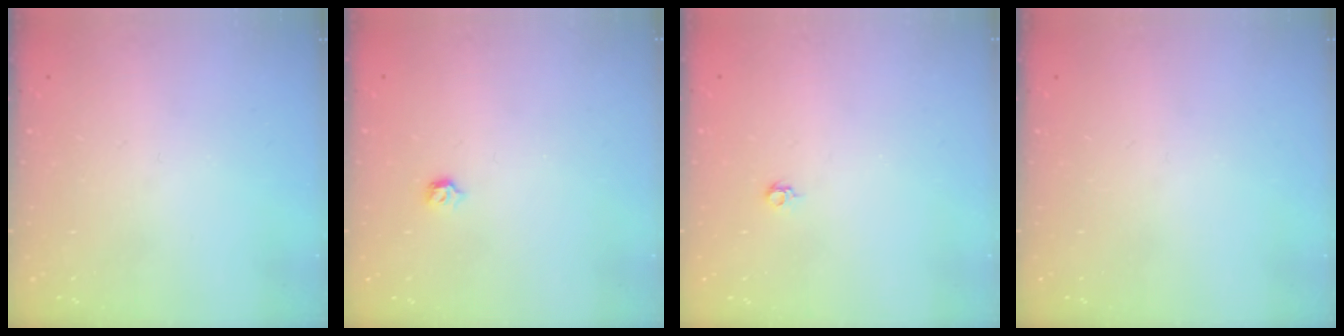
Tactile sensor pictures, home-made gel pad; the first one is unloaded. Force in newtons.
{"total": 4.0, "press": 3.9, "slide": 0.7}
{"total": 3.7, "press": 3.6, "slide": 0.8}
{"total": 0.0}